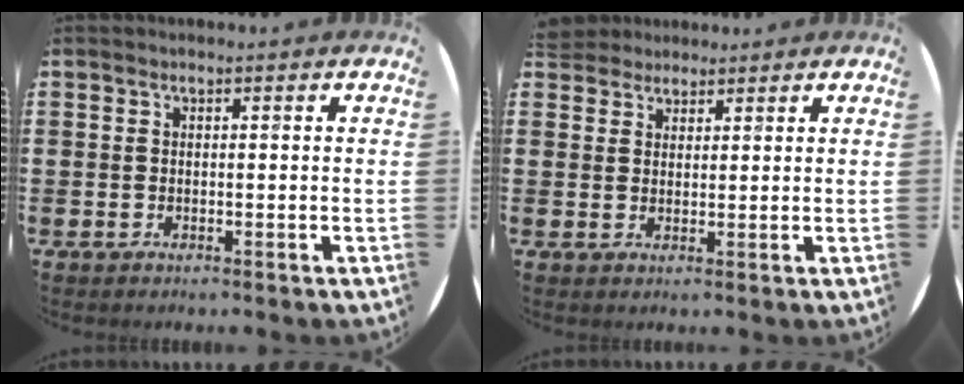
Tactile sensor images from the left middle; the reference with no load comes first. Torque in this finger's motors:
{"motor_torque": [0.72, -0.86, 0.04, -0.01]}